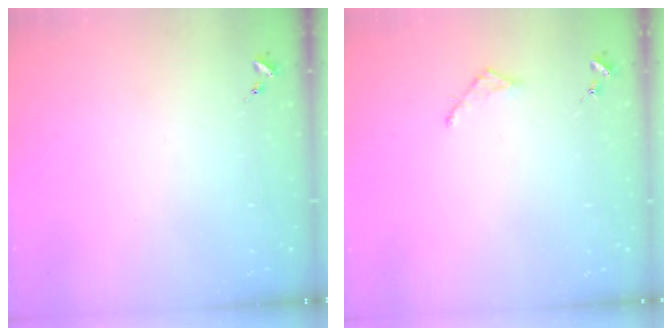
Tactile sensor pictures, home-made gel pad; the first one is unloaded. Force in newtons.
{"total": 2.5, "press": 2.5, "slide": 0.2}